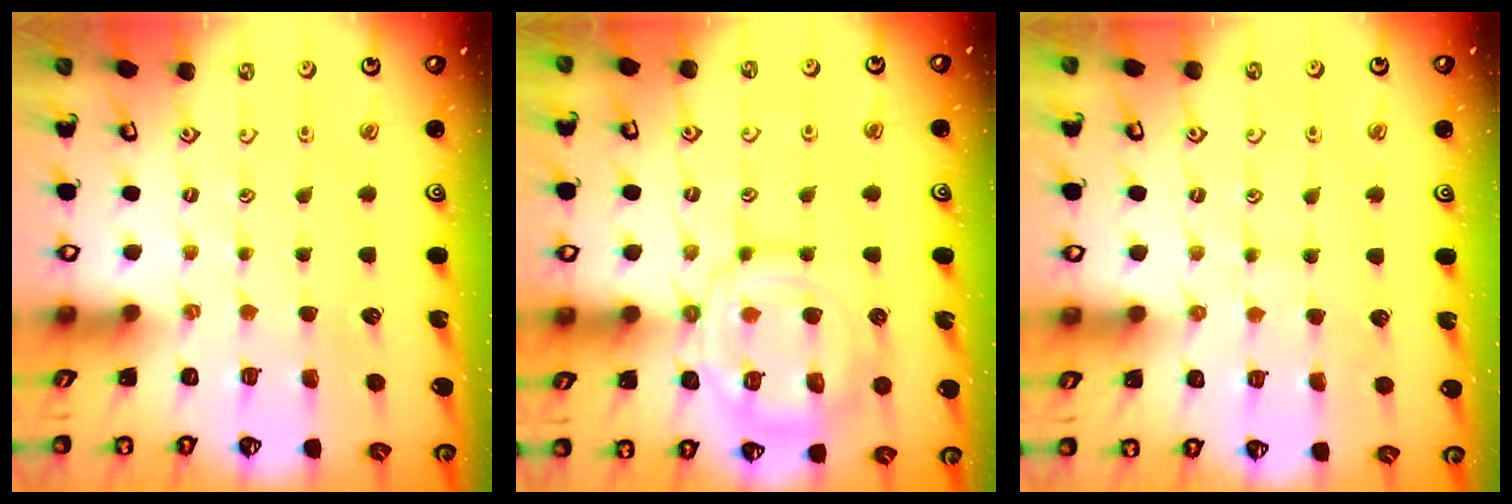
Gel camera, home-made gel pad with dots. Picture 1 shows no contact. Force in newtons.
{"total": 14.9, "press": 14.8, "slide": 1.5}
{"total": 5.4, "press": 5.3, "slide": 0.6}